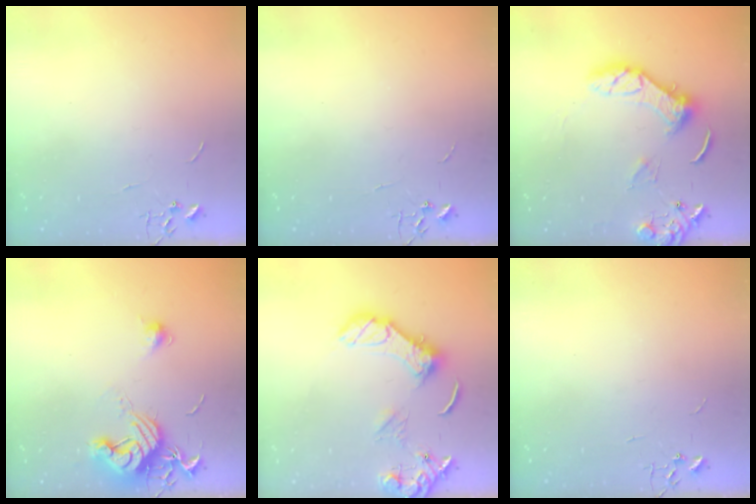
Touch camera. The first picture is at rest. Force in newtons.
{"total": 0.0}
{"total": 13.0, "press": 12.9, "slide": 1.1}
{"total": 12.9, "press": 12.9, "slide": 0.5}
{"total": 13.9, "press": 13.8, "slide": 1.6}
{"total": 0.0}